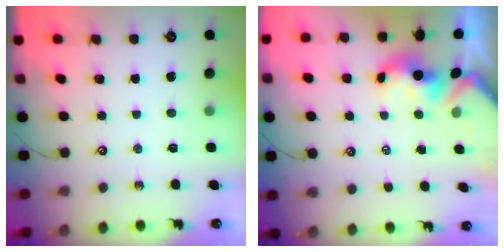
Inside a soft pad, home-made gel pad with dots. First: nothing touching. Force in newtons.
{"total": 1.6, "press": 1.4, "slide": 0.7}